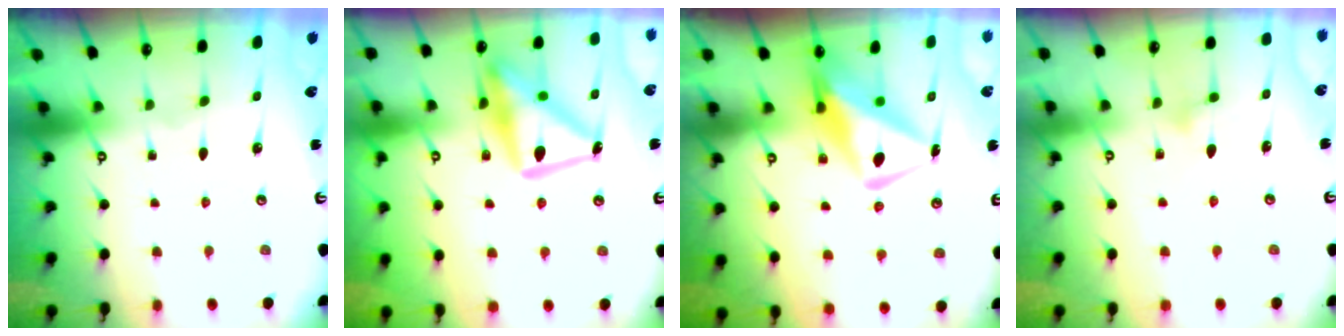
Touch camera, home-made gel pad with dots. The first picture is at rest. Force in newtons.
{"total": 18.0, "press": 17.9, "slide": 1.6}
{"total": 12.6, "press": 12.5, "slide": 1.2}
{"total": 10.3, "press": 10.3, "slide": 0.5}